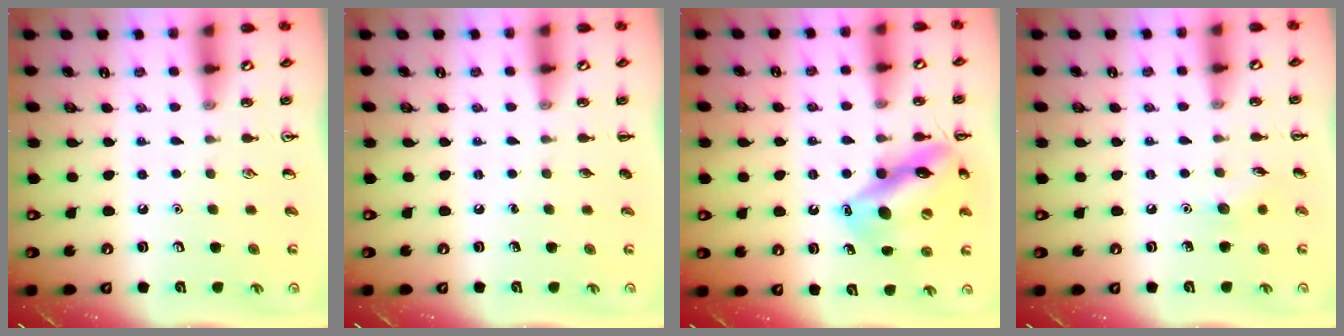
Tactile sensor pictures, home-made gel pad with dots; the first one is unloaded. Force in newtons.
{"total": 0.0}
{"total": 15.9, "press": 15.7, "slide": 2.4}
{"total": 5.4, "press": 5.1, "slide": 1.7}